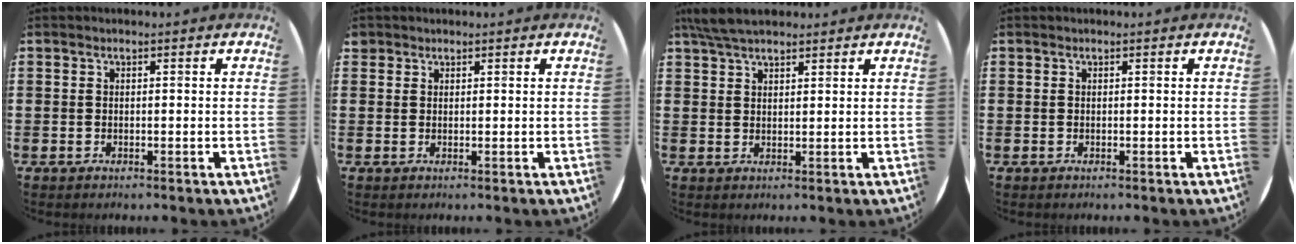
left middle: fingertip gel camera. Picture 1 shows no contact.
{"total": 0.9, "force": [0.8, 0.4, -0.1], "torque": [0.001, 0.003, 0.015]}
{"total": 5.1, "force": [4.5, 1.5, 2.0], "torque": [-0.050, -0.002, 0.085]}
{"total": 0.0}